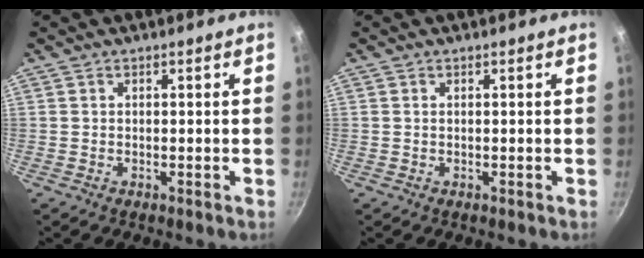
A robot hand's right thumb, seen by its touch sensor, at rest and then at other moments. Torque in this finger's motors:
{"motor_torque": [0.32, -0.47, 0.39, 0.26, 0.09]}